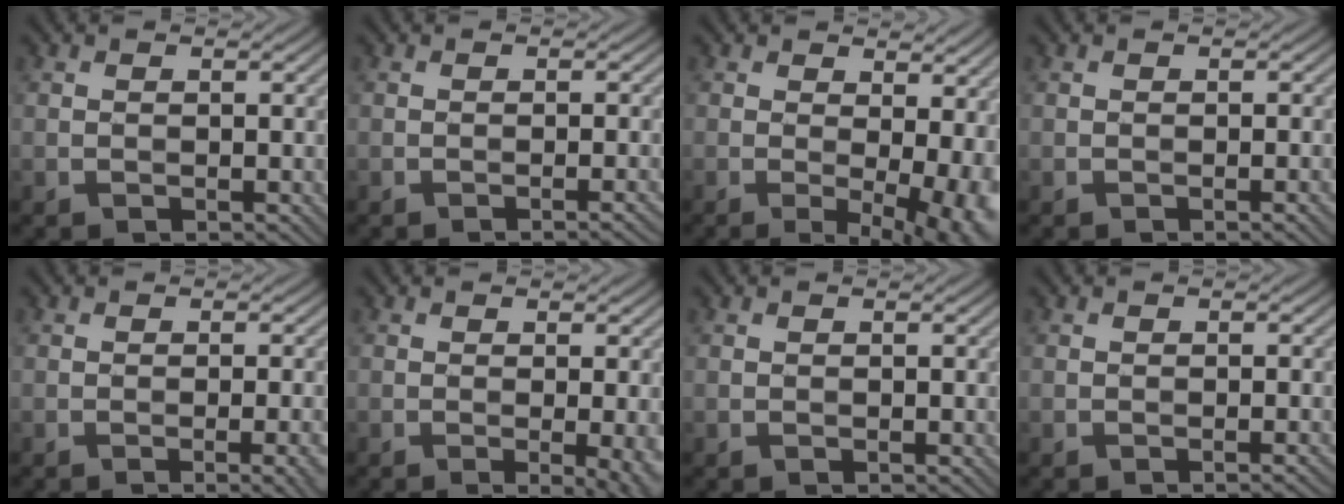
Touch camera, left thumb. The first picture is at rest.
{"total": 1.2, "force": [-0.6, 0.1, 1.0], "torque": [-0.010, 0.005, -0.016]}
{"total": 9.6, "force": [-0.4, 3.7, 8.8], "torque": [-0.093, 0.000, 0.011]}
{"total": 1.1, "force": [-0.4, 0.1, 1.0], "torque": [-0.015, 0.001, -0.008]}
{"total": 3.8, "force": [-1.3, 0.8, 3.4], "torque": [-0.042, 0.006, -0.019]}
{"total": 4.0, "force": [-0.8, 0.8, 3.8], "torque": [-0.055, -0.004, -0.012]}
{"total": 0.0}
{"total": 0.8, "force": [-0.4, 0.1, 0.7], "torque": [-0.007, 0.003, -0.012]}